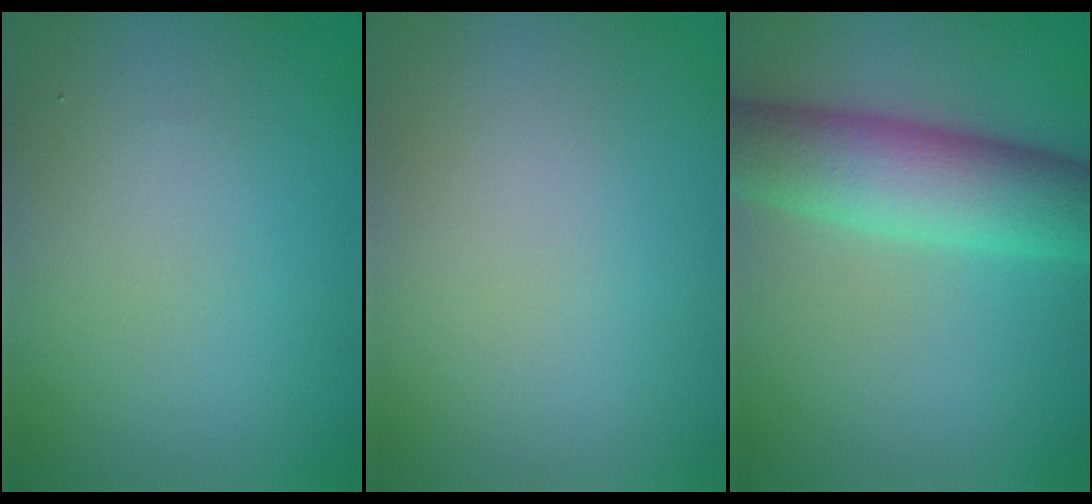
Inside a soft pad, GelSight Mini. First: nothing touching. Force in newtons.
{"total": 0.0}
{"total": 7.3, "press": 7.3, "slide": 0.1}